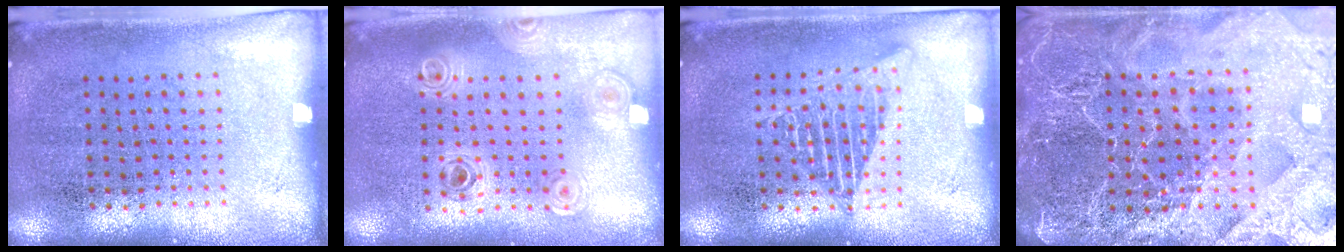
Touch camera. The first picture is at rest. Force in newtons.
{"total": 0.9, "press": 0.9, "slide": 0.0}
{"total": 2.4, "press": 2.4, "slide": 0.2}
{"total": 5.2, "press": 4.7, "slide": 2.2}